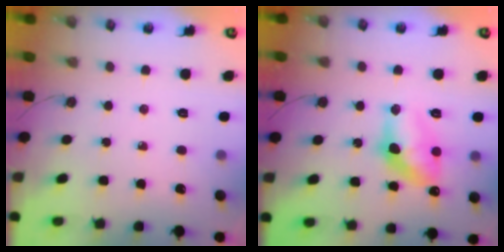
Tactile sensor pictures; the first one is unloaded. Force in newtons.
{"total": 11.6, "press": 11.6, "slide": 0.8}